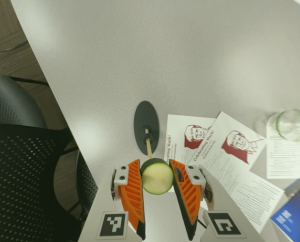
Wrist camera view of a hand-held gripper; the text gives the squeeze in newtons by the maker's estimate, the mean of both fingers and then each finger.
{"total": 10.2, "left": 10.4, "right": 10.0}